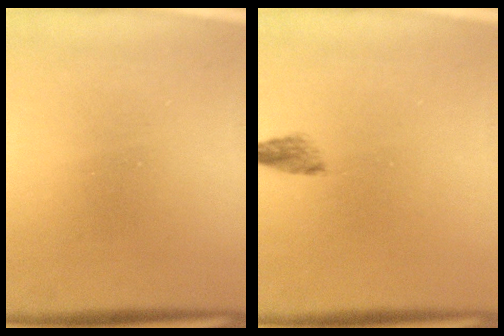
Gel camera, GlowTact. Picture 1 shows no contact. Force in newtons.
{"total": 3.0}